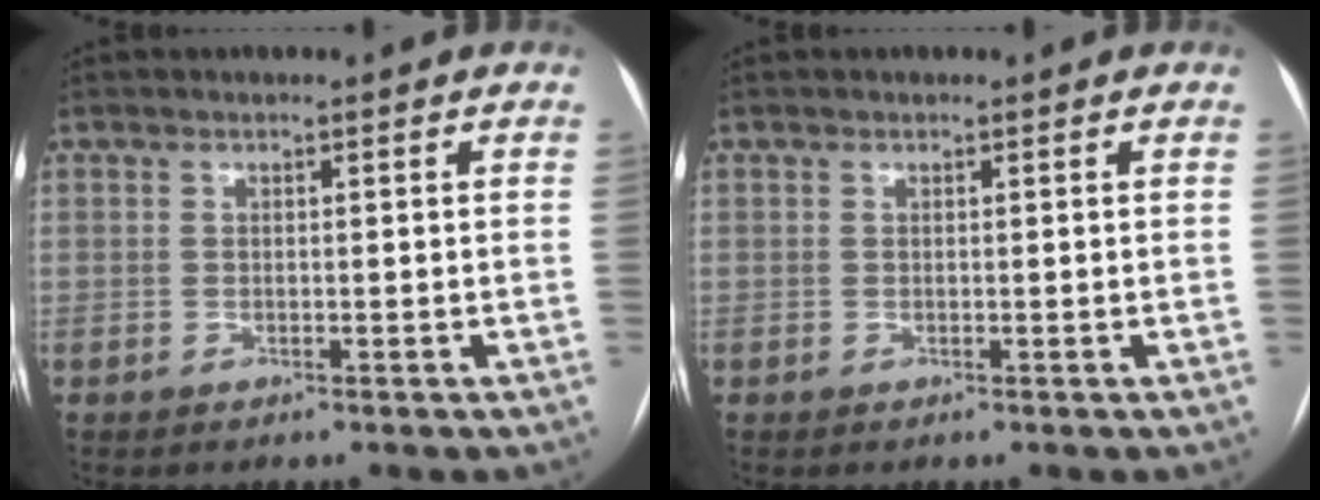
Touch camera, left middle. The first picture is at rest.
{"total": 0.0}